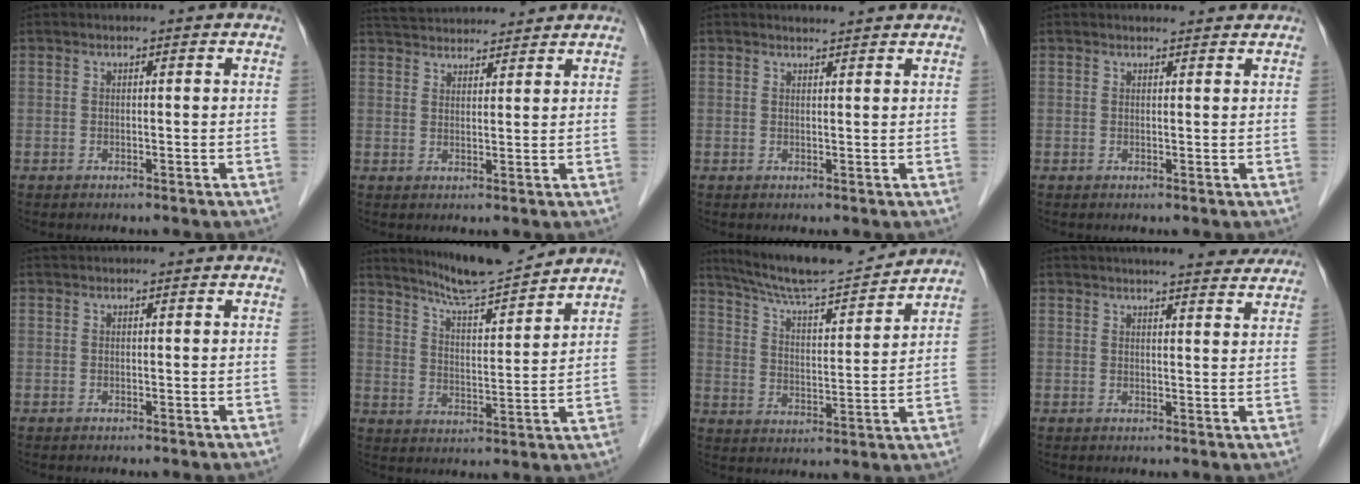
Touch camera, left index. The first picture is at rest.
{"total": 10.0, "force": [9.6, 1.3, 2.5], "torque": [-0.048, 0.034, 0.148]}
{"total": 2.6, "force": [2.5, 0.0, 0.4], "torque": [-0.011, 0.010, 0.034]}
{"total": 3.7, "force": [3.5, 0.7, 0.7], "torque": [-0.011, 0.012, 0.040]}
{"total": 2.0, "force": [1.9, 0.2, 0.5], "torque": [-0.007, 0.030, 0.032]}
{"total": 12.1, "force": [11.4, -0.3, 3.9], "torque": [-0.073, 0.001, 0.185]}
{"total": 15.0, "force": [14.1, 0.4, 5.2], "torque": [-0.097, 0.006, 0.229]}
{"total": 14.8, "force": [13.4, 2.2, 5.9], "torque": [-0.071, 0.016, 0.161]}